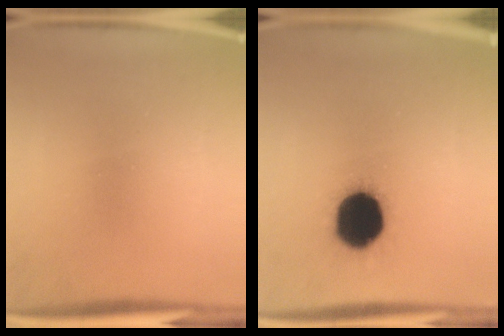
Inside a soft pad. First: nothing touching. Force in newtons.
{"total": 17.8}